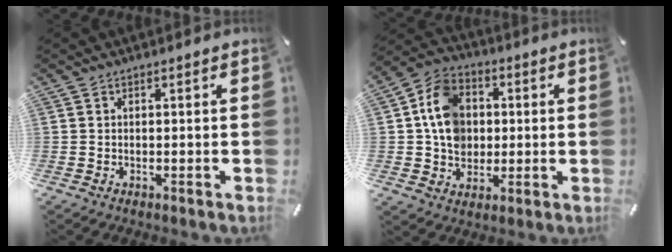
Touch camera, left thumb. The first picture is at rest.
{"total": 11.4, "force": [0.6, 10.0, 5.5], "torque": [-0.117, 0.016, 0.015]}